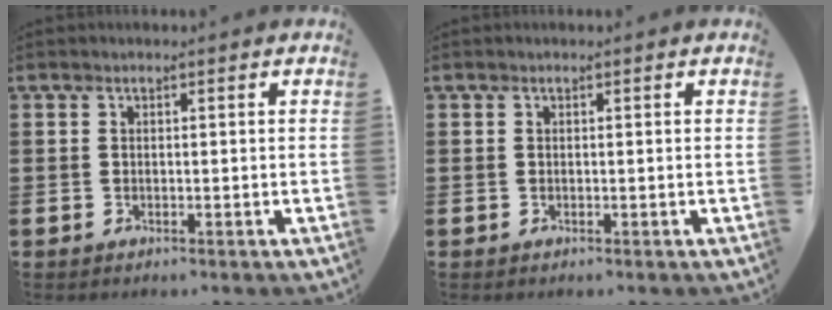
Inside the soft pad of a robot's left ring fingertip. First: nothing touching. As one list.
[{"total": 0.0}]